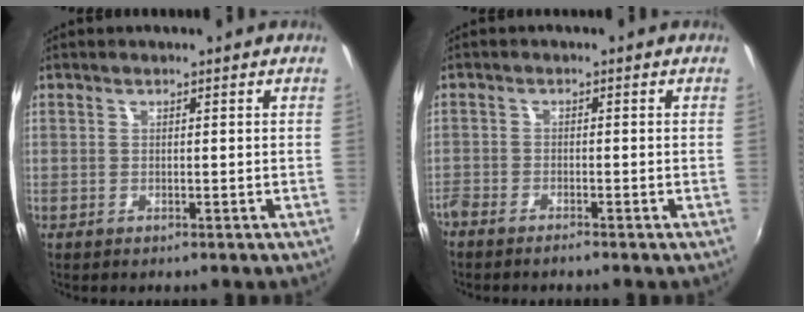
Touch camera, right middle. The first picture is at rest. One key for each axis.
{"total": 3.5, "fx": -3.1, "fy": 0.8, "fz": 1.3, "tx": -0.043, "ty": -0.013, "tz": -0.064}